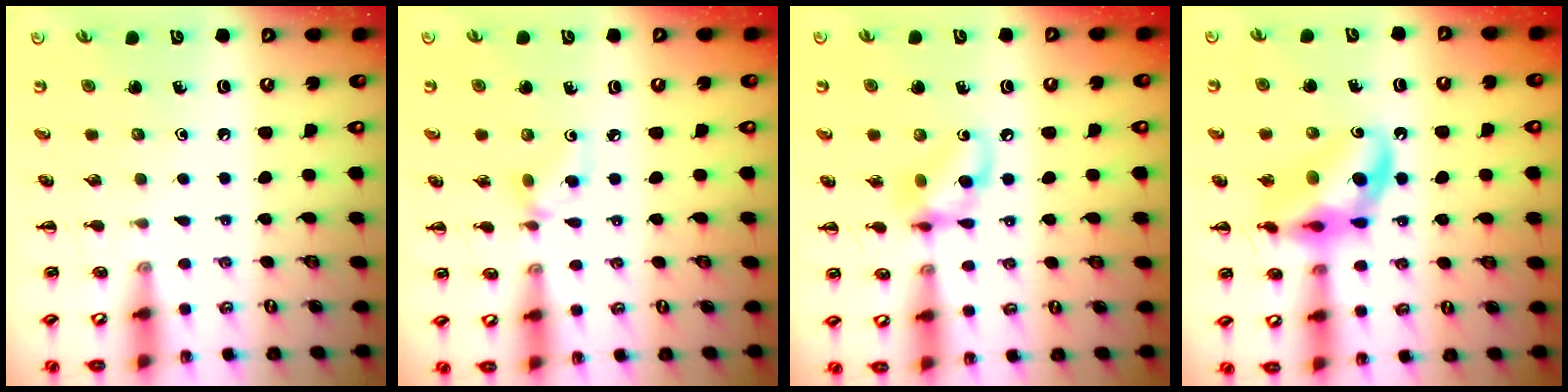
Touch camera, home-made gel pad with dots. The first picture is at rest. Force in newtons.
{"total": 3.4, "press": 3.3, "slide": 1.1}
{"total": 9.6, "press": 9.5, "slide": 1.2}
{"total": 14.8, "press": 14.3, "slide": 3.7}